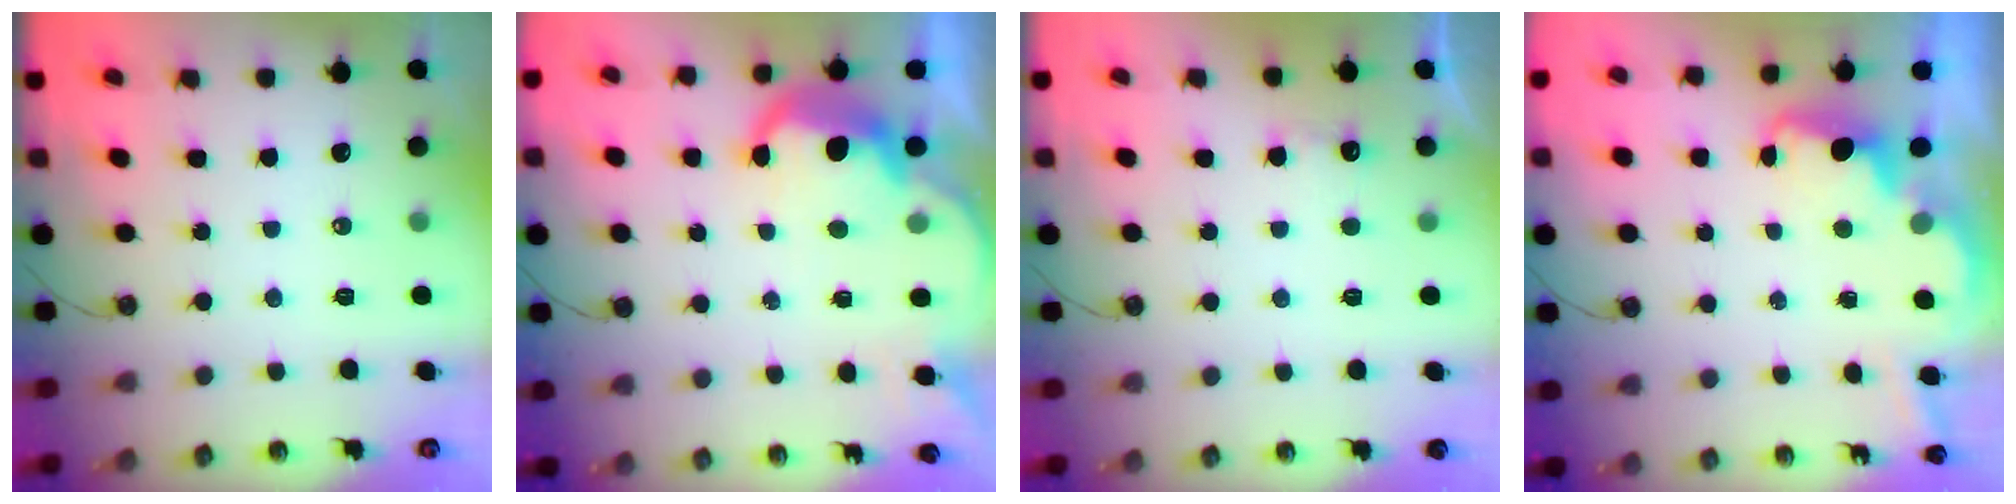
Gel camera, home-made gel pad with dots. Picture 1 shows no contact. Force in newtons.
{"total": 9.8, "press": 9.7, "slide": 0.7}
{"total": 6.0, "press": 5.9, "slide": 1.2}
{"total": 3.7, "press": 3.6, "slide": 0.7}